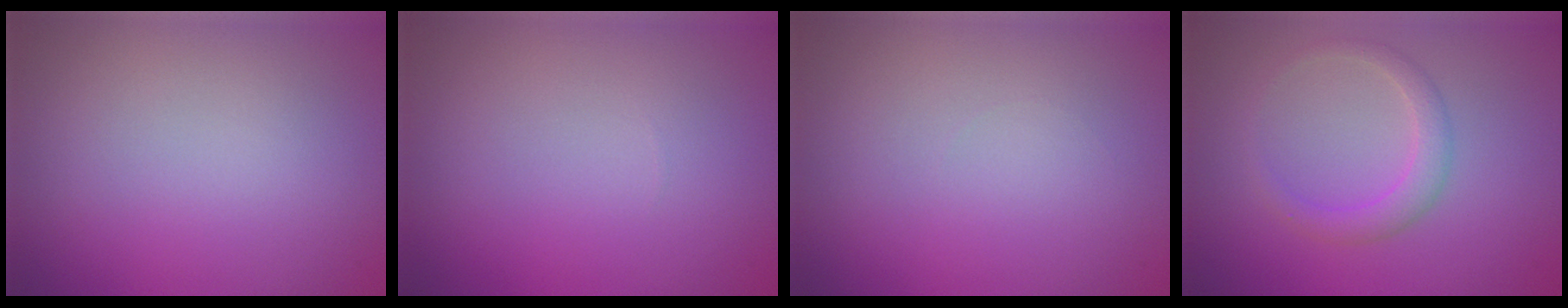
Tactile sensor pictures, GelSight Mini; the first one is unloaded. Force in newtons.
{"total": 0.0}
{"total": 0.0}
{"total": 2.1, "press": 2.1, "slide": 0.2}